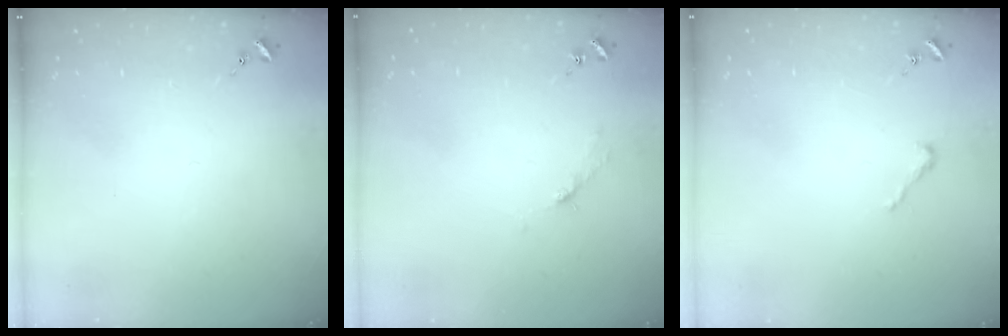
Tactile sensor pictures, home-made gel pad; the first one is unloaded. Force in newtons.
{"total": 2.7, "press": 2.7, "slide": 0.4}
{"total": 2.5, "press": 2.5, "slide": 0.2}